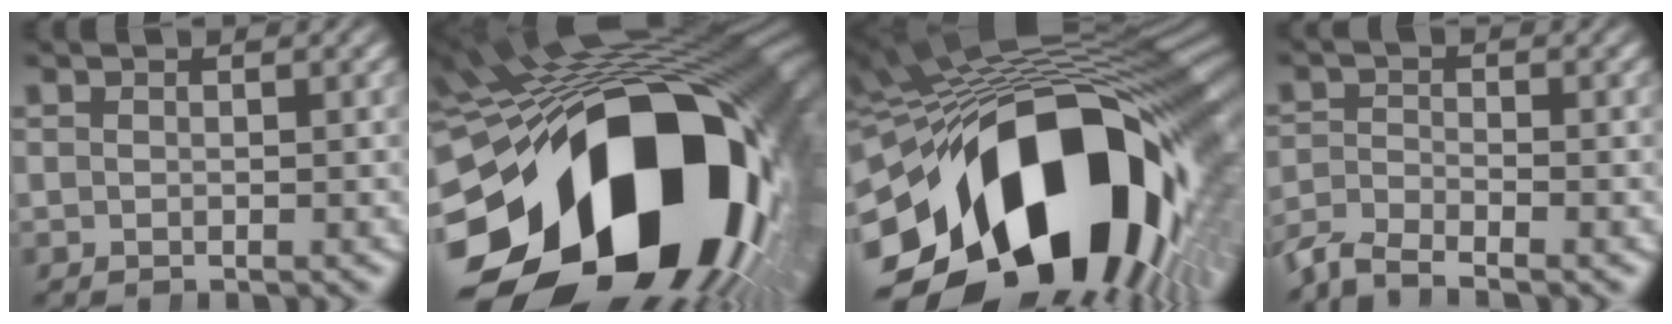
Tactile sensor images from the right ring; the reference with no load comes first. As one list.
[{"total": 37.2, "force": [-6.2, 22.8, 28.6], "torque": [-0.432, -0.049, -0.070]}, {"total": 30.0, "force": [-6.1, 18.4, 22.9], "torque": [-0.369, -0.039, -0.075]}, {"total": 4.3, "force": [-3.6, 1.9, 1.5], "torque": [-0.038, -0.017, -0.055]}]